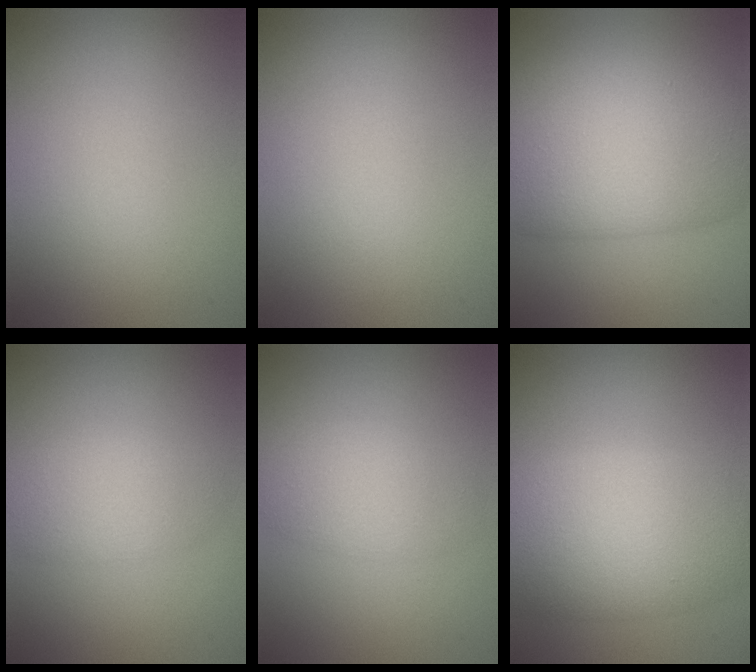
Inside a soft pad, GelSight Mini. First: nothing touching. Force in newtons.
{"total": 0.0}
{"total": 11.6, "press": 11.6, "slide": 0.4}
{"total": 2.9, "press": 2.9, "slide": 0.1}
{"total": 3.4, "press": 3.4, "slide": 0.1}
{"total": 8.3, "press": 8.2, "slide": 0.3}